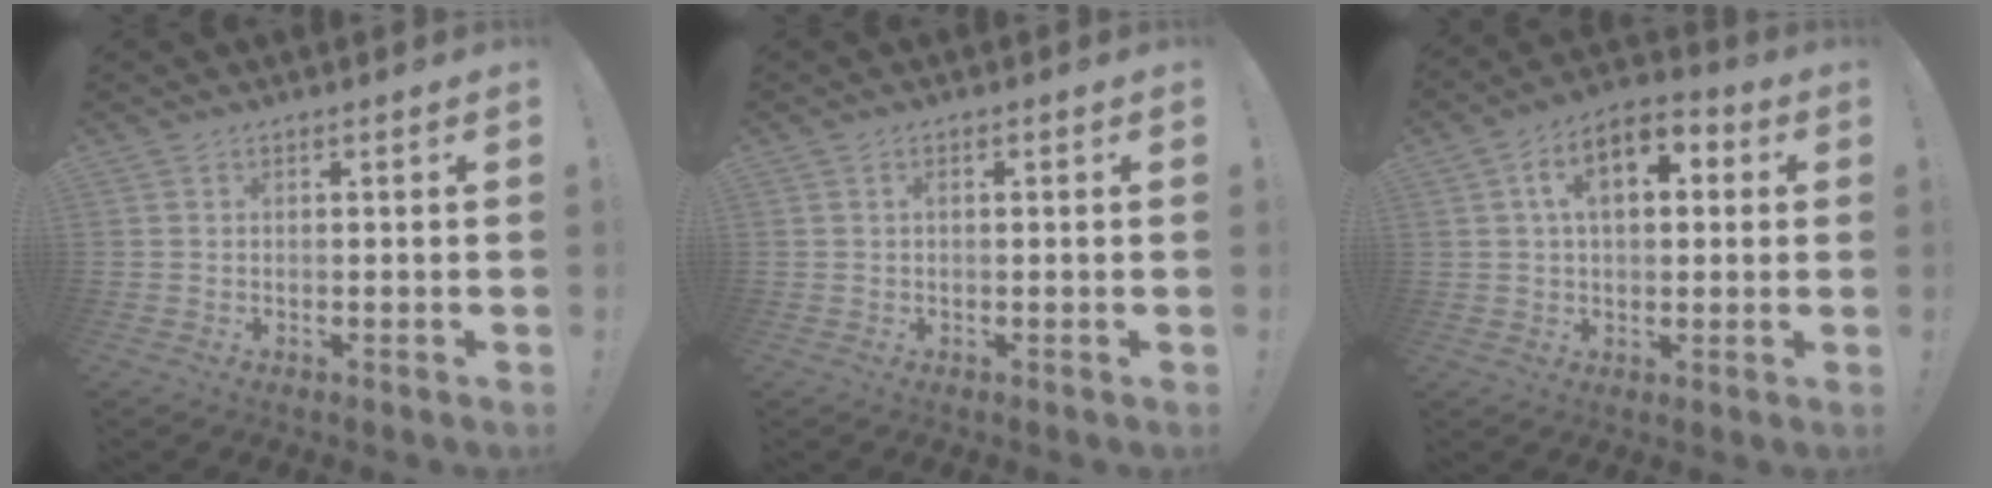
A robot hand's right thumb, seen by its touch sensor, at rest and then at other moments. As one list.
[{"total": 1.2, "force": [0.0, 0.5, 1.1], "torque": [-0.013, 0.002, -0.003]}, {"total": 11.8, "force": [3.4, 6.8, 9.1], "torque": [-0.136, 0.003, 0.056]}]